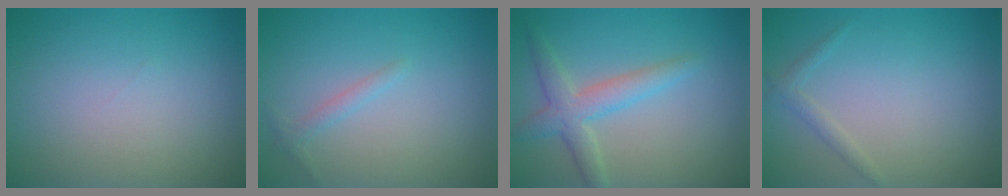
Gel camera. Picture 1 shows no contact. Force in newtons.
{"total": 1.1, "press": 1.1, "slide": 0.1}
{"total": 3.5, "press": 3.5, "slide": 0.1}
{"total": 1.1, "press": 1.1, "slide": 0.0}